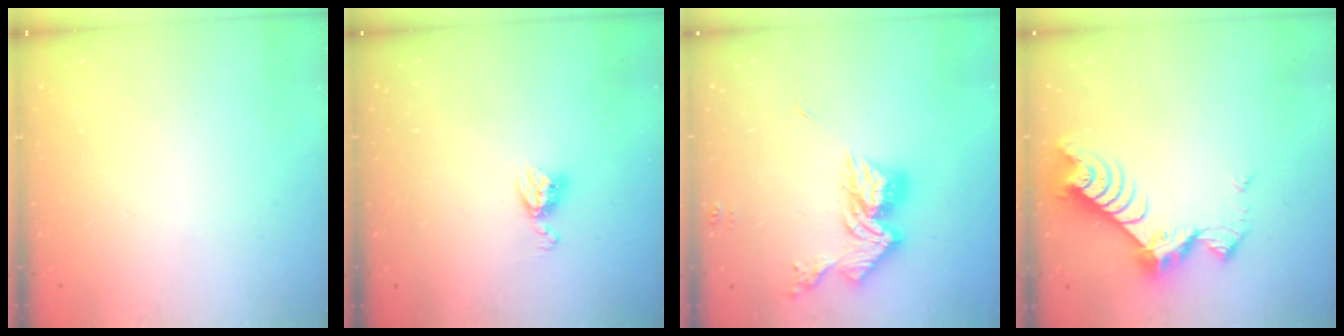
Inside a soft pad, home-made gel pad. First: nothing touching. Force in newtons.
{"total": 6.8, "press": 6.8, "slide": 0.4}
{"total": 13.6, "press": 13.6, "slide": 1.3}
{"total": 10.2, "press": 10.2, "slide": 0.9}